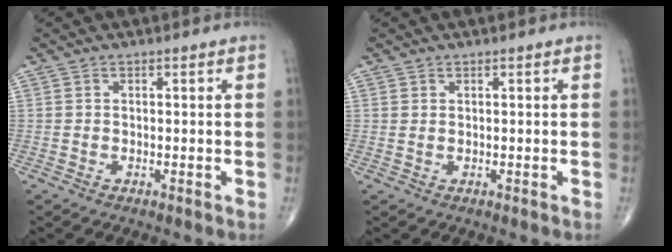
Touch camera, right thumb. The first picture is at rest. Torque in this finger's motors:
{"motor_torque": [-0.41, 0.19, 0.28, 0.05, -0.01]}